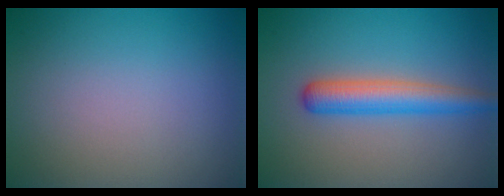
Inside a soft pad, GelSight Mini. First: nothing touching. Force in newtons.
{"total": 3.8, "press": 3.8, "slide": 0.0}